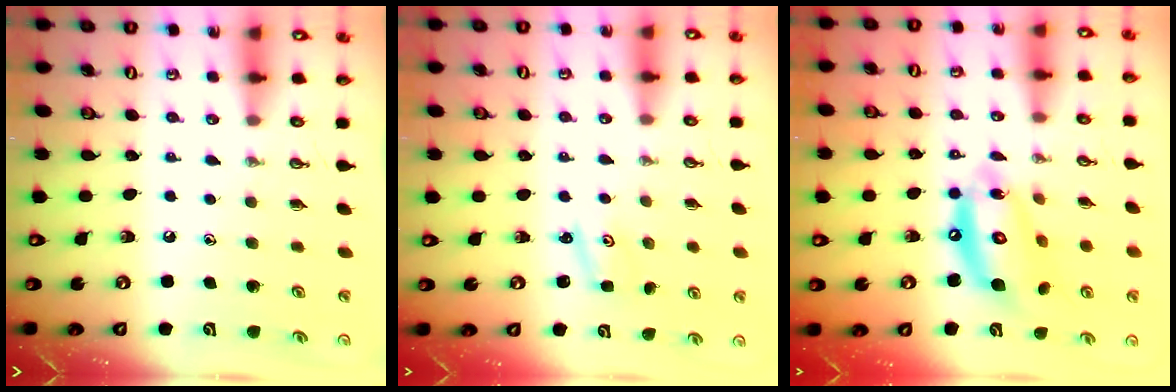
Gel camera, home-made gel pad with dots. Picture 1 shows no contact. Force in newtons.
{"total": 1.6, "press": 1.6, "slide": 0.2}
{"total": 14.9, "press": 14.8, "slide": 1.4}